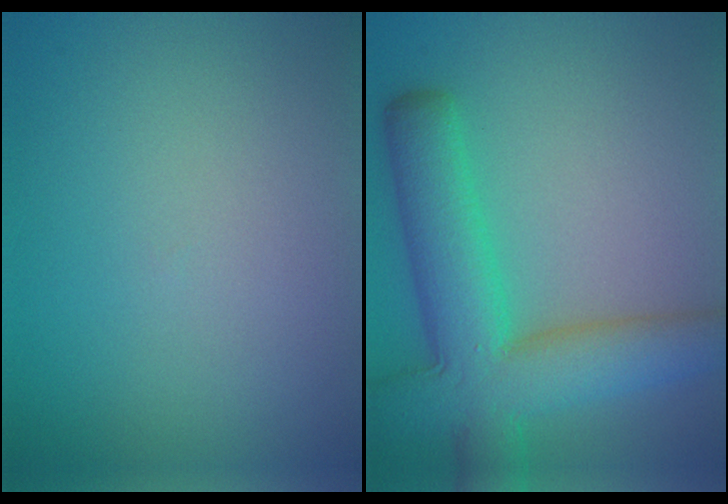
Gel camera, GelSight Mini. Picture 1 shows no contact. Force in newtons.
{"total": 11.2, "press": 11.2, "slide": 0.4}